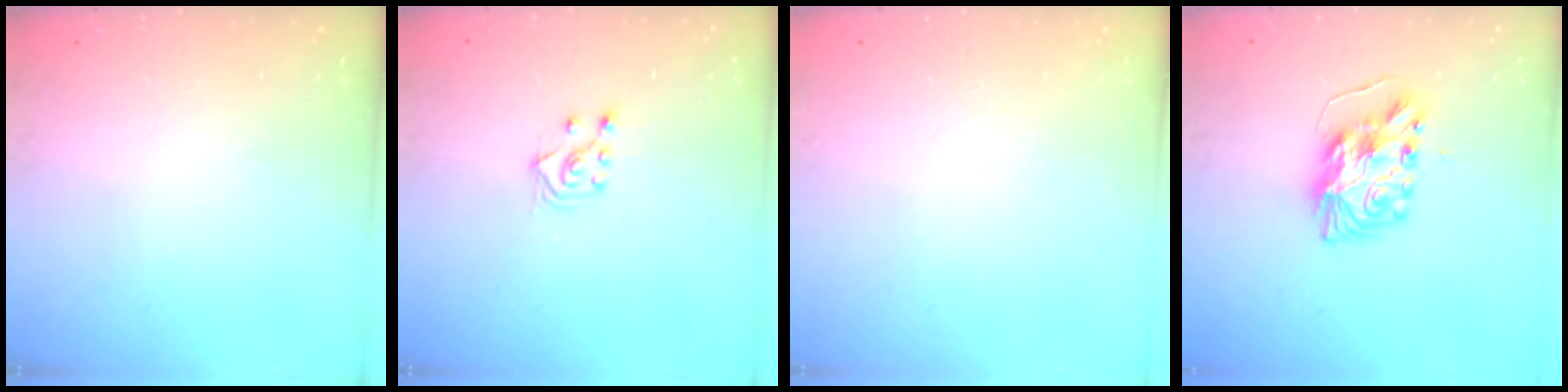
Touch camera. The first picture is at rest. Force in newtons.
{"total": 5.7, "press": 5.7, "slide": 0.8}
{"total": 0.0}
{"total": 9.5, "press": 9.5, "slide": 0.4}